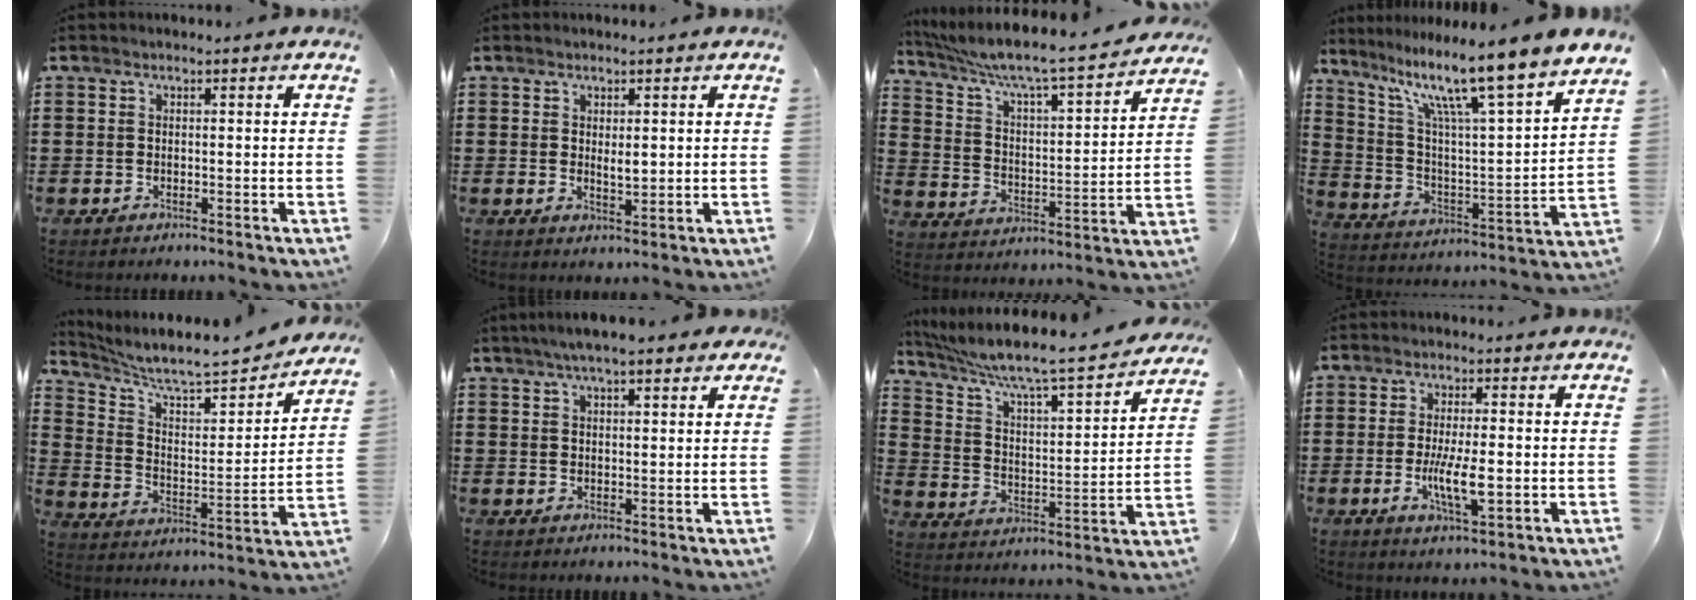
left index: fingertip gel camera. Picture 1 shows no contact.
{"total": 2.2, "force": [0.7, 0.8, 1.9], "torque": [-0.029, -0.002, 0.011]}
{"total": 6.5, "force": [5.6, 0.2, 3.3], "torque": [-0.090, -0.048, 0.086]}
{"total": 12.7, "force": [9.6, 0.2, 8.3], "torque": [-0.179, -0.070, 0.147]}
{"total": 7.1, "force": [6.5, 0.7, 2.9], "torque": [-0.087, -0.049, 0.107]}
{"total": 4.7, "force": [3.5, 0.9, 3.0], "torque": [-0.066, 0.003, 0.062]}
{"total": 7.2, "force": [6.2, 0.3, 3.6], "torque": [-0.097, -0.053, 0.097]}
{"total": 6.9, "force": [-1.0, 1.7, 6.6], "torque": [-0.131, -0.010, -0.020]}